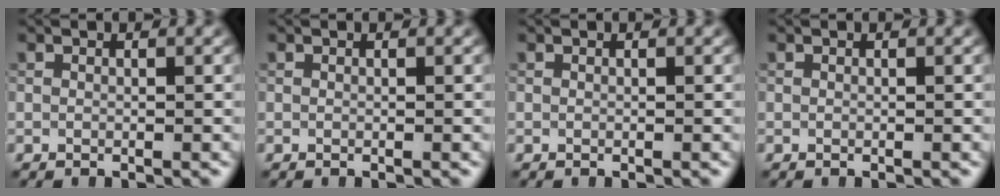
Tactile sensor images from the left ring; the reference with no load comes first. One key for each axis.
{"total": 0.0}
{"total": 0.0}
{"total": 0.0}